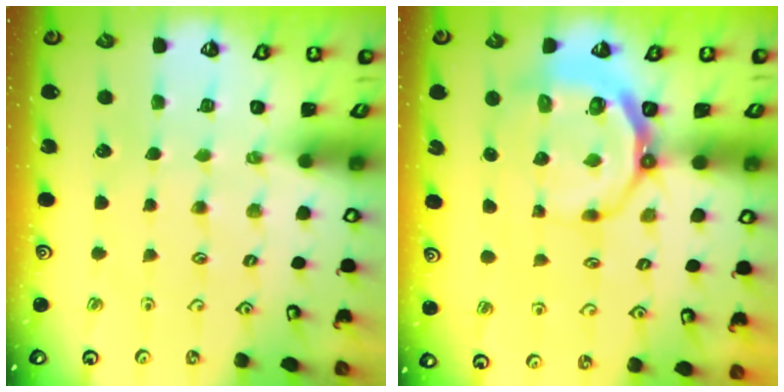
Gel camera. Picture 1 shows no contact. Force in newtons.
{"total": 8.1, "press": 7.4, "slide": 3.2}